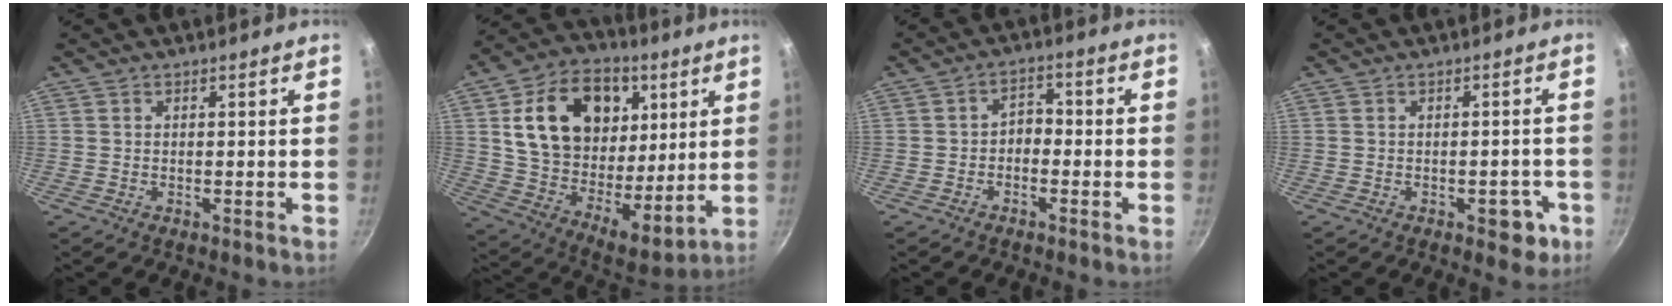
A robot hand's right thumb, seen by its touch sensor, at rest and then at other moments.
{"total": 25.7, "force": [8.4, 17.9, 16.4], "torque": [-0.239, -0.028, 0.142]}
{"total": 3.4, "force": [-1.2, 2.4, 2.1], "torque": [-0.016, 0.022, -0.026]}
{"total": 5.1, "force": [-2.1, 2.8, 3.7], "torque": [-0.022, 0.016, -0.020]}